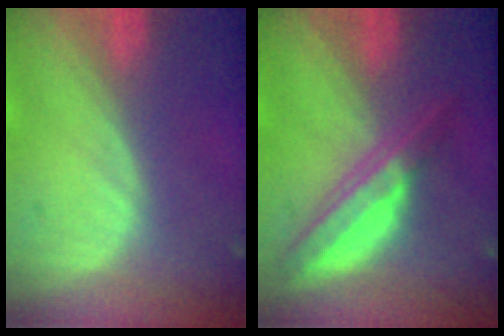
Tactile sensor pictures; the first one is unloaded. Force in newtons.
{"total": 6.7, "press": 5.6, "slide": 3.7}